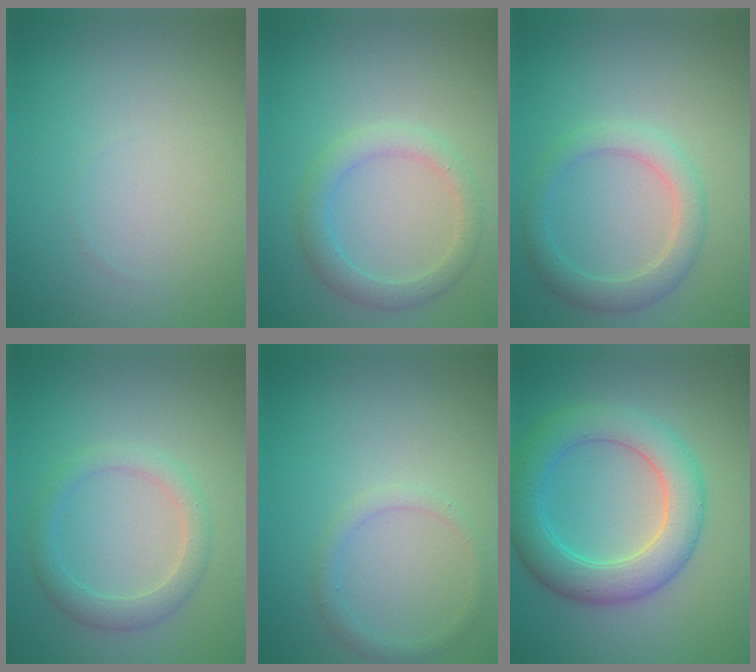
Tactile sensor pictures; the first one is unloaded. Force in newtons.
{"total": 2.6, "press": 2.6, "slide": 0.2}
{"total": 2.8, "press": 2.8, "slide": 0.1}
{"total": 2.5, "press": 2.5, "slide": 0.1}
{"total": 1.4, "press": 1.4, "slide": 0.1}
{"total": 6.0, "press": 6.0, "slide": 0.1}